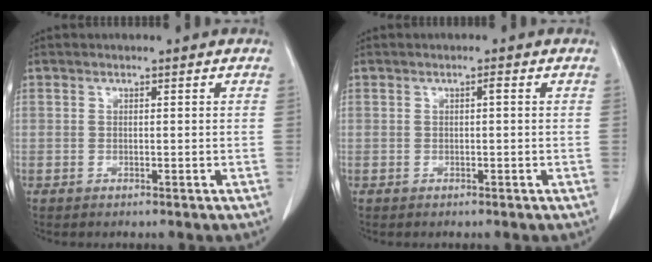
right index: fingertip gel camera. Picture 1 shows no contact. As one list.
[{"total": 0.6, "force": [0.0, 0.1, 0.6], "torque": [-0.012, 0.001, 0.001]}]